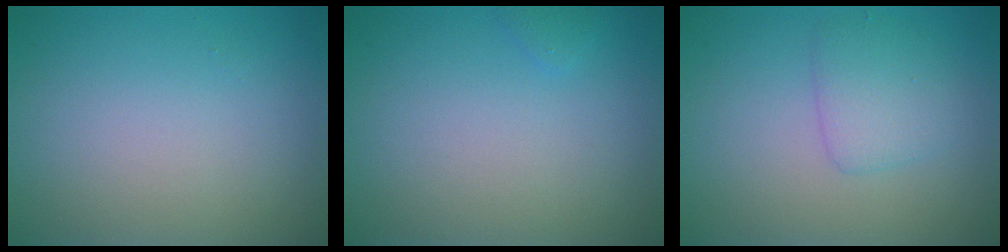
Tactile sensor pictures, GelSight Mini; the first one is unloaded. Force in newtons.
{"total": 0.6, "press": 0.6, "slide": 0.1}
{"total": 2.6, "press": 2.6, "slide": 0.0}